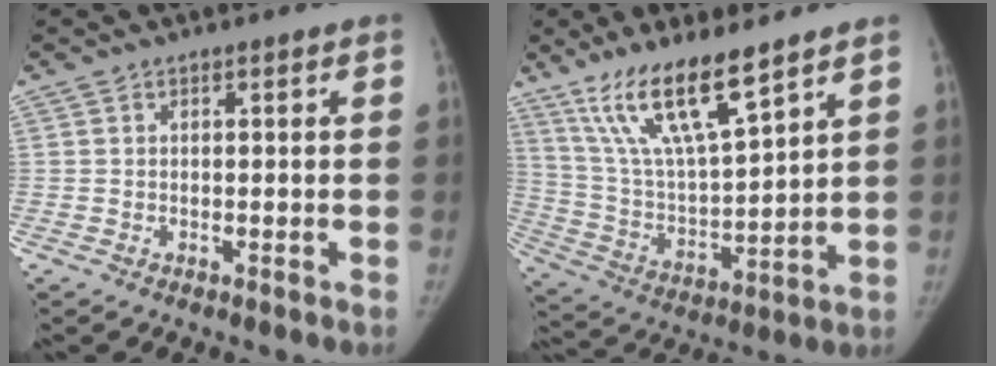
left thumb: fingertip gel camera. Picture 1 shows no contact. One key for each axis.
{"total": 16.0, "fx": 11.0, "fy": 3.3, "fz": 11.2, "tx": -0.198, "ty": -0.055, "tz": 0.223}